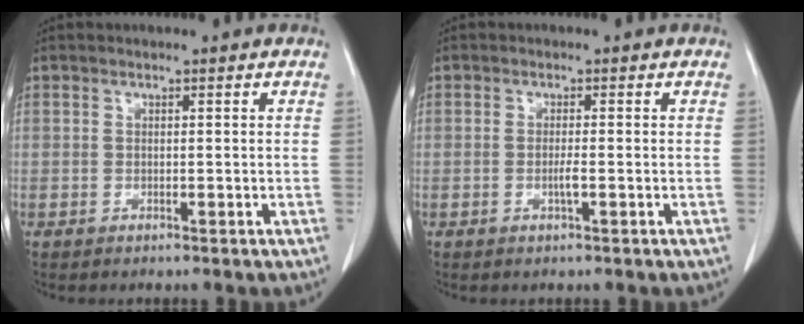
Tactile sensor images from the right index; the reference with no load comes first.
{"total": 1.5, "force": [-0.4, -0.1, 1.5], "torque": [-0.032, -0.003, -0.009]}